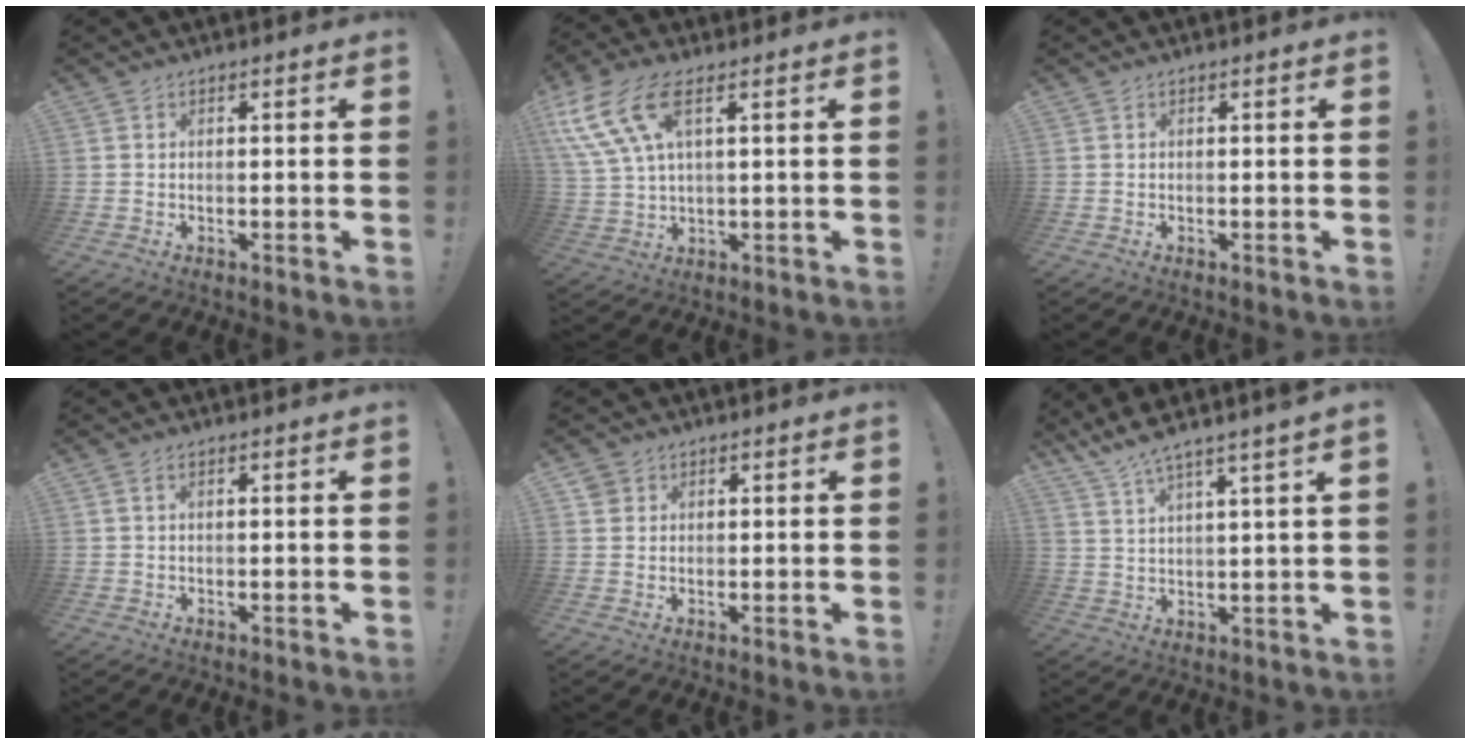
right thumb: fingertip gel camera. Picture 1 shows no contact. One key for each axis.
{"total": 14.4, "fx": 6.8, "fy": 6.9, "fz": 10.7, "tx": -0.216, "ty": -0.014, "tz": 0.128}
{"total": 0.0}
{"total": 1.3, "fx": 0.4, "fy": 0.5, "fz": 1.1, "tx": -0.026, "ty": 0.005, "tz": 0.007}
{"total": 2.3, "fx": 1.3, "fy": 1.8, "fz": 0.4, "tx": -0.006, "ty": -0.002, "tz": 0.024}
{"total": 5.8, "fx": 4.9, "fy": -0.6, "fz": 3.2, "tx": -0.073, "ty": -0.031, "tz": 0.084}